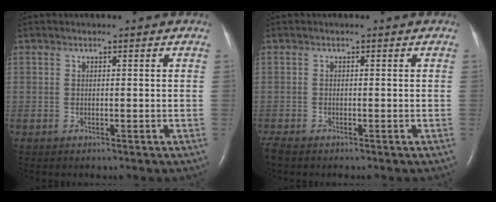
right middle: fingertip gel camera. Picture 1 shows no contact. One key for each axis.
{"total": 1.9, "fx": -1.5, "fy": 0.5, "fz": 0.9, "tx": -0.026, "ty": -0.007, "tz": -0.028}